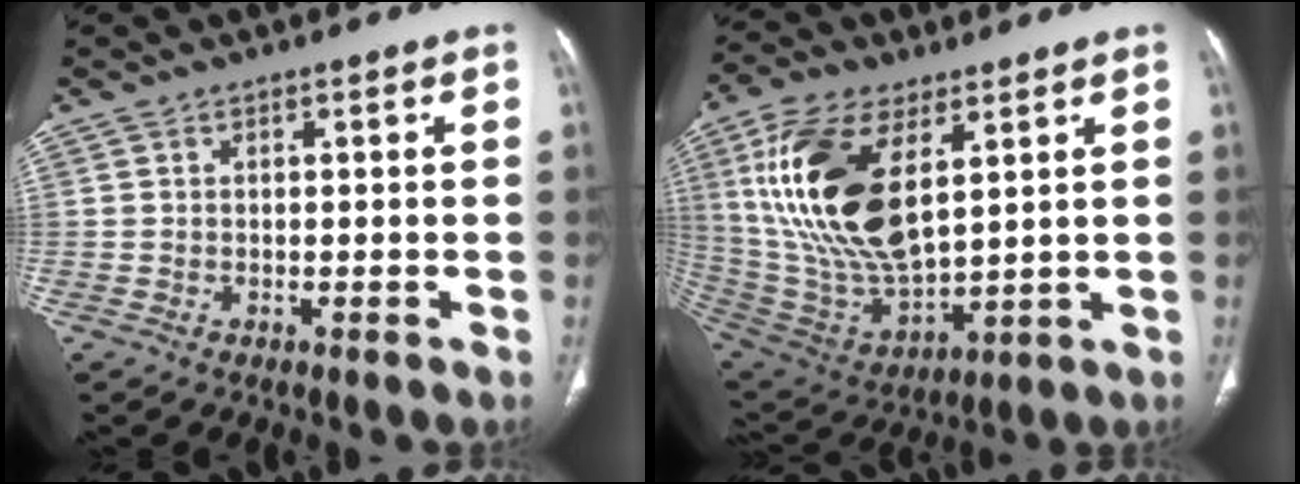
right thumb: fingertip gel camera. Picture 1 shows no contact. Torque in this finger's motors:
{"motor_torque": [-0.83, 4.17, 1.99, 0.78, 0.53]}